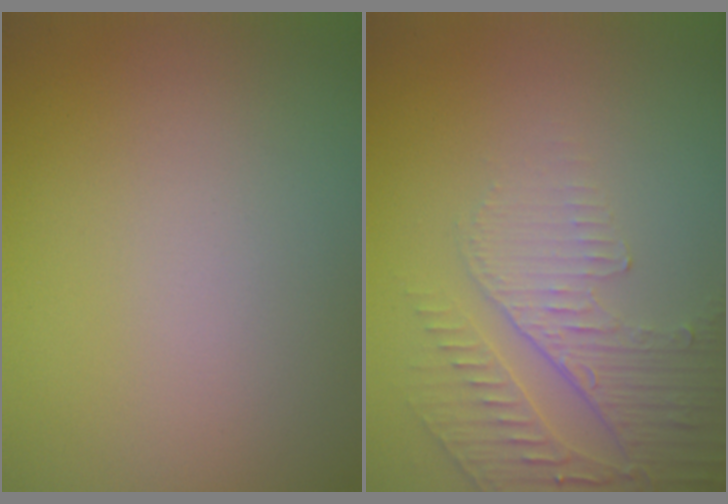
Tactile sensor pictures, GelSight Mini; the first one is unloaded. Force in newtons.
{"total": 4.9, "press": 3.2, "slide": 3.7}